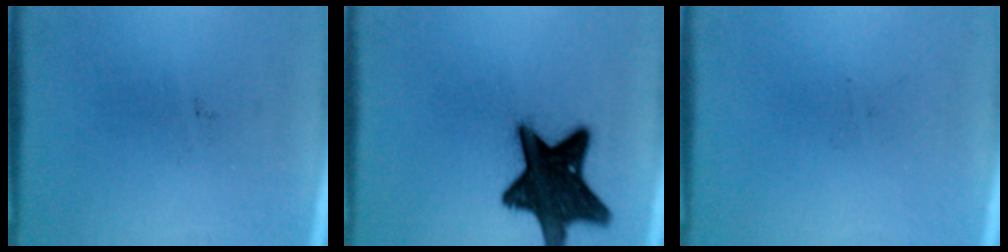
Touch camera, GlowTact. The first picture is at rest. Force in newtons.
{"total": 17.4}
{"total": 0.0}